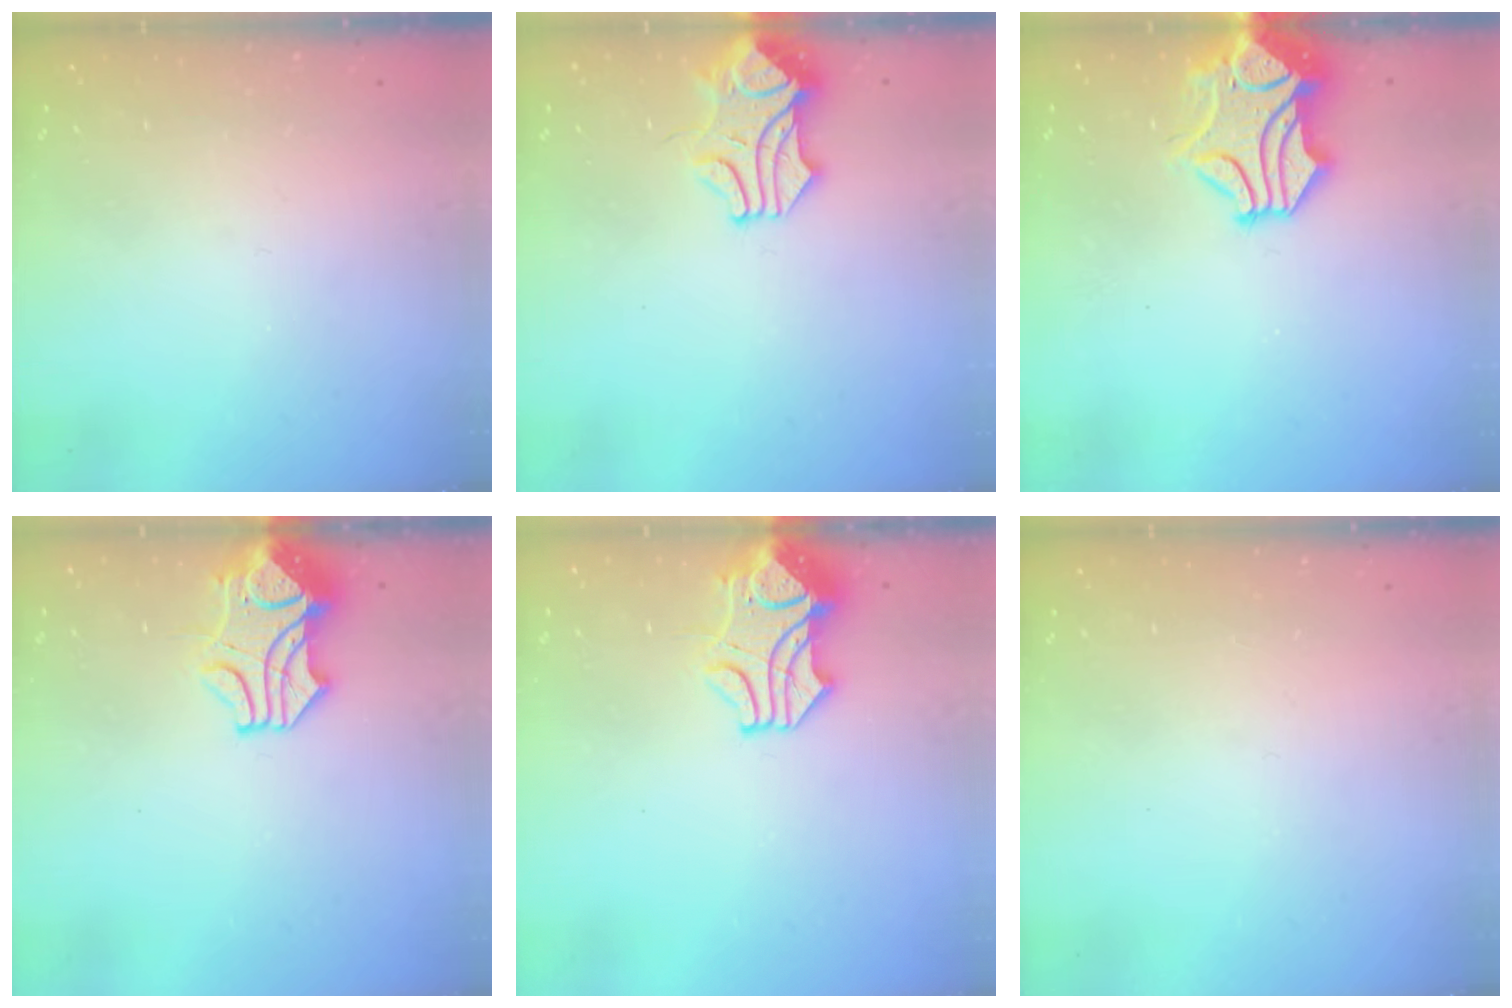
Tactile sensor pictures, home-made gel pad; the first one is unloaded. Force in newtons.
{"total": 1.4, "press": 1.4, "slide": 0.0}
{"total": 2.3, "press": 1.9, "slide": 1.3}
{"total": 2.2, "press": 1.9, "slide": 1.1}
{"total": 2.2, "press": 1.9, "slide": 1.1}
{"total": 0.0}